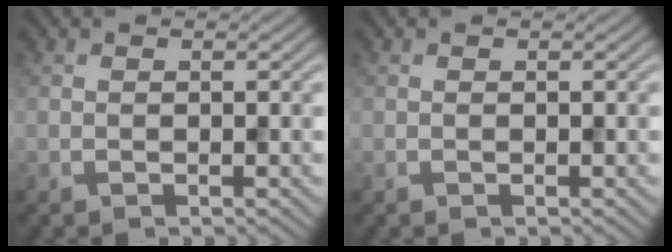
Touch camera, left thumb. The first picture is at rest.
{"total": 0.0}